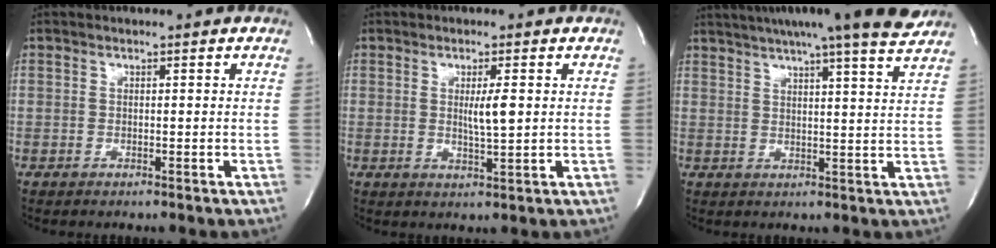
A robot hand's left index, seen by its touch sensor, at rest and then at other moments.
{"total": 3.6, "force": [0.5, 0.2, 3.6], "torque": [-0.063, -0.006, 0.008]}
{"total": 17.9, "force": [15.7, -0.4, 8.8], "torque": [-0.149, 0.000, 0.202]}